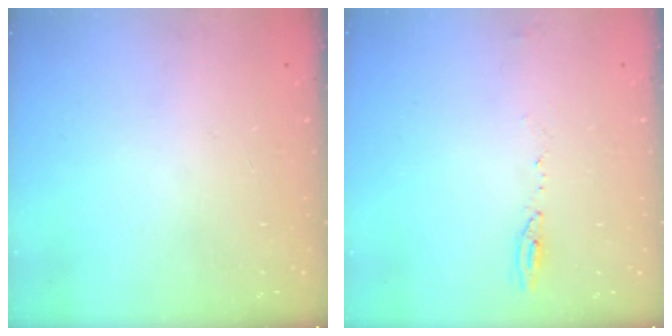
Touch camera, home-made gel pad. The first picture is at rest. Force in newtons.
{"total": 4.6, "press": 4.3, "slide": 1.6}